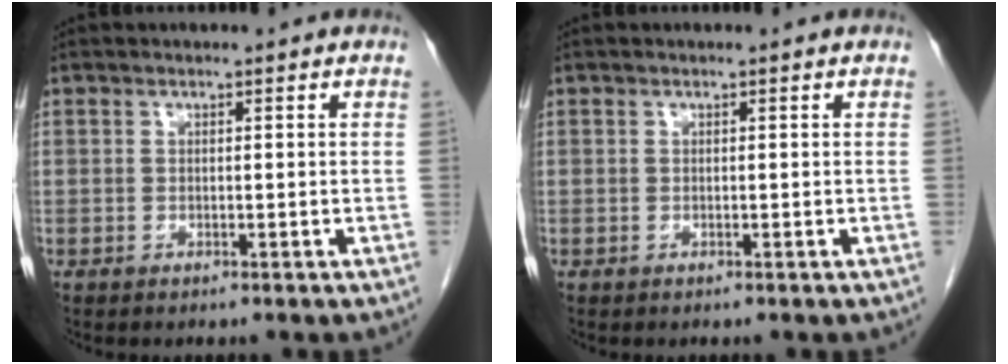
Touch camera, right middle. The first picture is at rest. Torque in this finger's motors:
{"motor_torque": [-0.36, 0.10, 0.00, -0.01]}